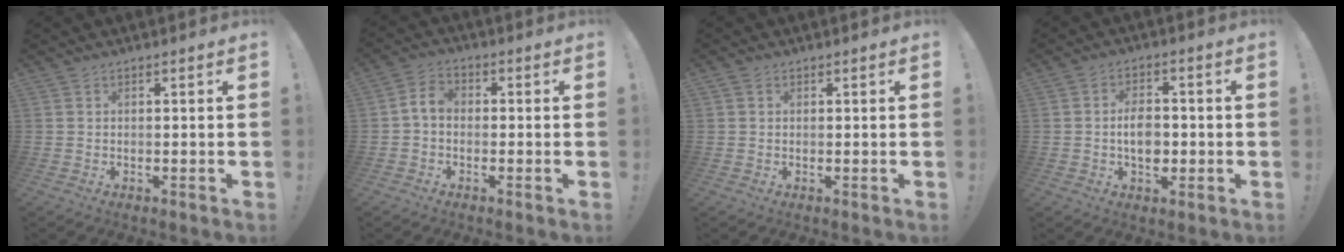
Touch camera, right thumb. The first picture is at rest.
{"total": 4.6, "force": [-1.0, 2.9, 3.5], "torque": [-0.066, 0.016, -0.018]}
{"total": 0.6, "force": [0.4, 0.4, 0.2], "torque": [0.005, -0.002, 0.007]}
{"total": 7.4, "force": [-1.0, 5.1, 5.2], "torque": [-0.065, 0.003, -0.018]}